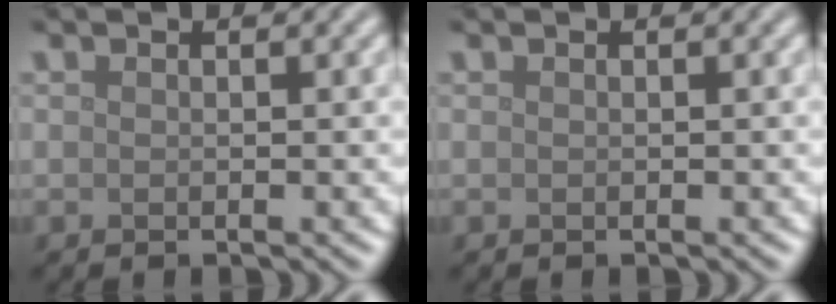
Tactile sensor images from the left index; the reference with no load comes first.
{"total": 0.0}